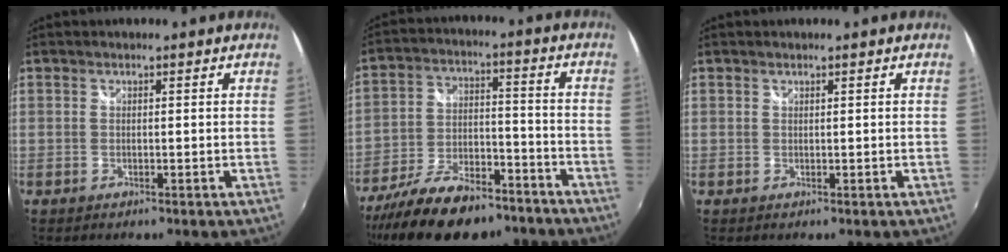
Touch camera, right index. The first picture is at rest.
{"total": 20.6, "force": [-15.6, 8.1, 10.8], "torque": [-0.206, -0.013, -0.242]}
{"total": 0.0}